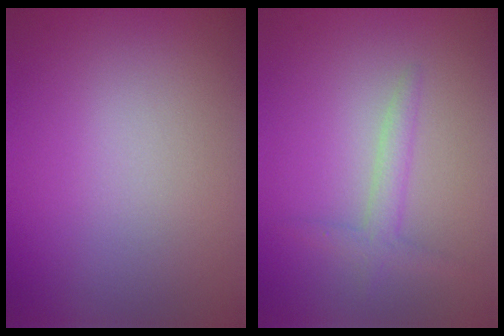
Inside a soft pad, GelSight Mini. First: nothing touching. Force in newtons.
{"total": 1.8, "press": 1.8, "slide": 0.1}